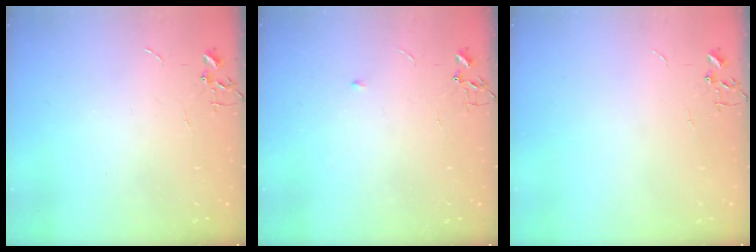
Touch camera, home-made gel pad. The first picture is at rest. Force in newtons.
{"total": 3.2, "press": 3.1, "slide": 0.5}
{"total": 0.0}